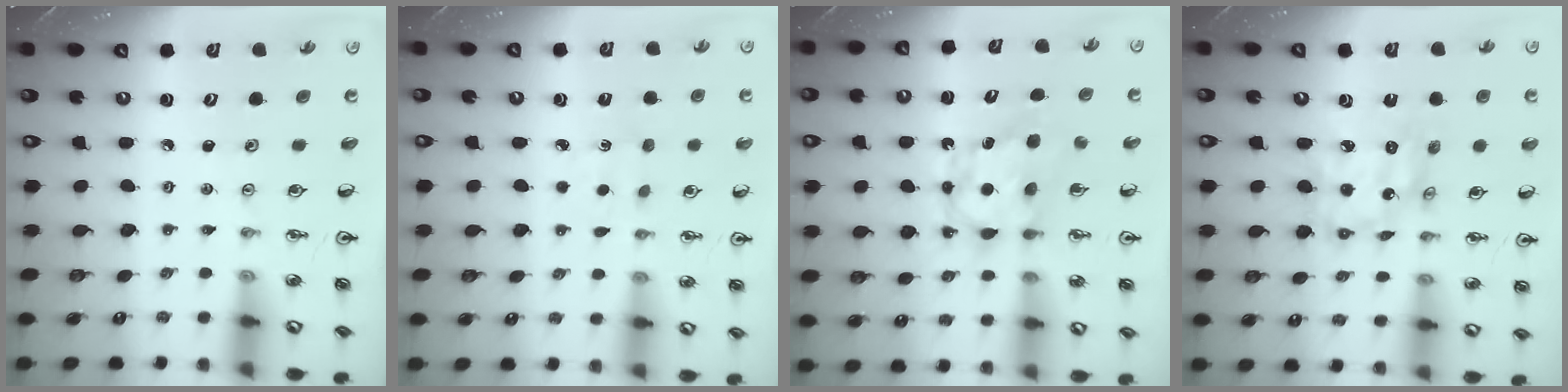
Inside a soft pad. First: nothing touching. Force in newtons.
{"total": 2.4, "press": 2.3, "slide": 0.3}
{"total": 6.3, "press": 6.3, "slide": 0.5}
{"total": 12.5, "press": 12.5, "slide": 1.2}